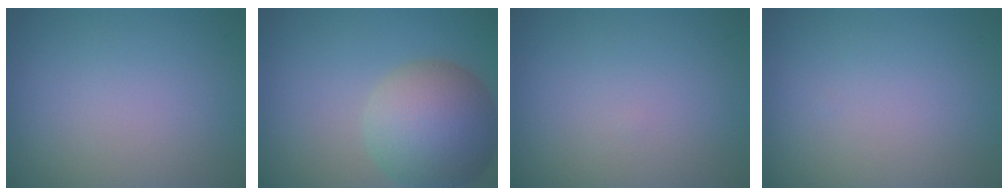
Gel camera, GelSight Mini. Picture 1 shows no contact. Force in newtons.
{"total": 8.2, "press": 8.2, "slide": 0.4}
{"total": 0.0}
{"total": 0.0}